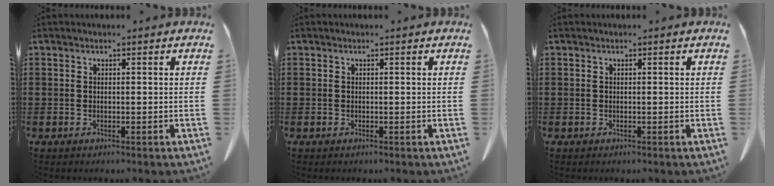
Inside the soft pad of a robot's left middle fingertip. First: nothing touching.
{"total": 0.0}
{"total": 0.0}